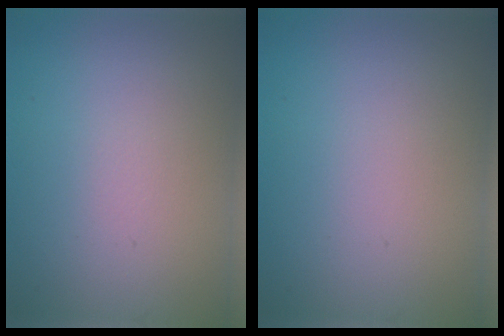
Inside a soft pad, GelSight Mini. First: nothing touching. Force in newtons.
{"total": 0.0}